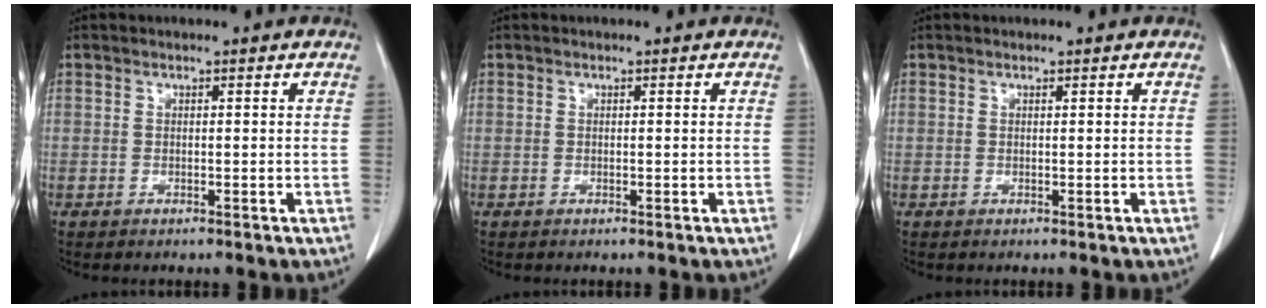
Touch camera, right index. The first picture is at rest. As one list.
[{"total": 0.0}, {"total": 0.0}]